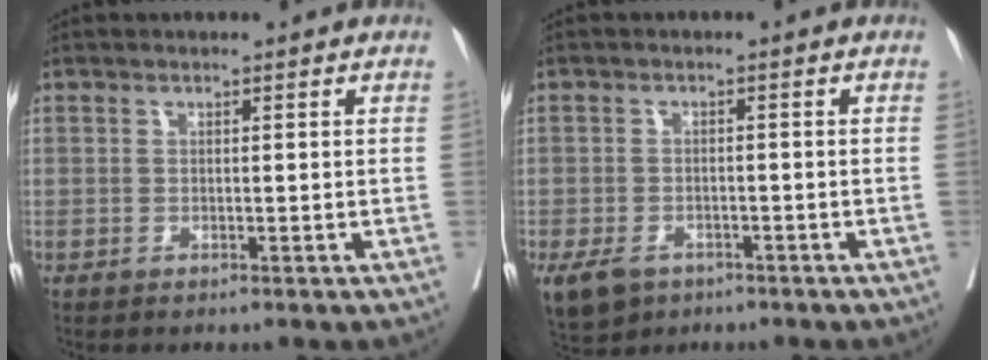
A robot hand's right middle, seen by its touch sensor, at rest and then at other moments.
{"total": 5.7, "force": [-3.5, 3.7, 2.6], "torque": [-0.048, -0.004, -0.051]}